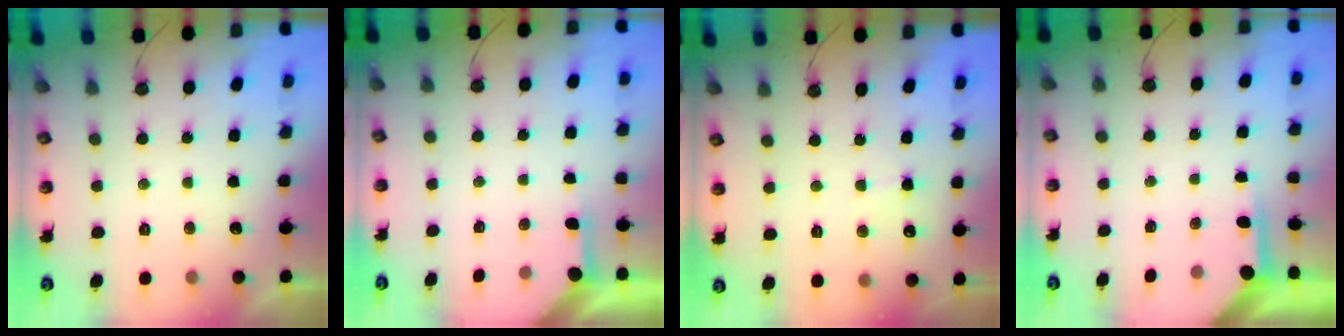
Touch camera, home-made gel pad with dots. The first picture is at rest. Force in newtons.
{"total": 2.4, "press": 2.4, "slide": 0.4}
{"total": 3.8, "press": 3.7, "slide": 0.7}
{"total": 3.8, "press": 3.8, "slide": 0.3}